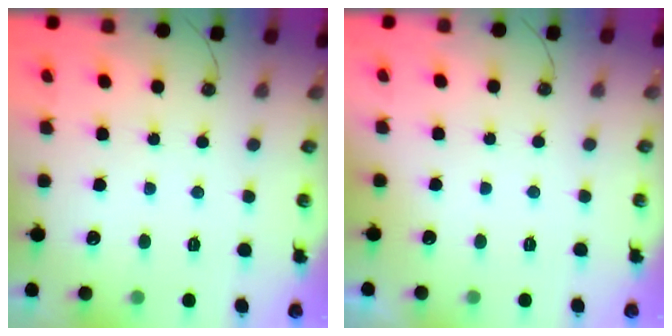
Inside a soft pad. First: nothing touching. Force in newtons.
{"total": 0.0}